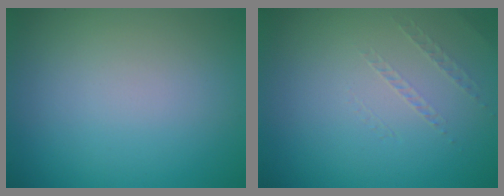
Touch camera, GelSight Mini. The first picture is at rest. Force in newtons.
{"total": 0.9, "press": 0.1, "slide": 0.9}